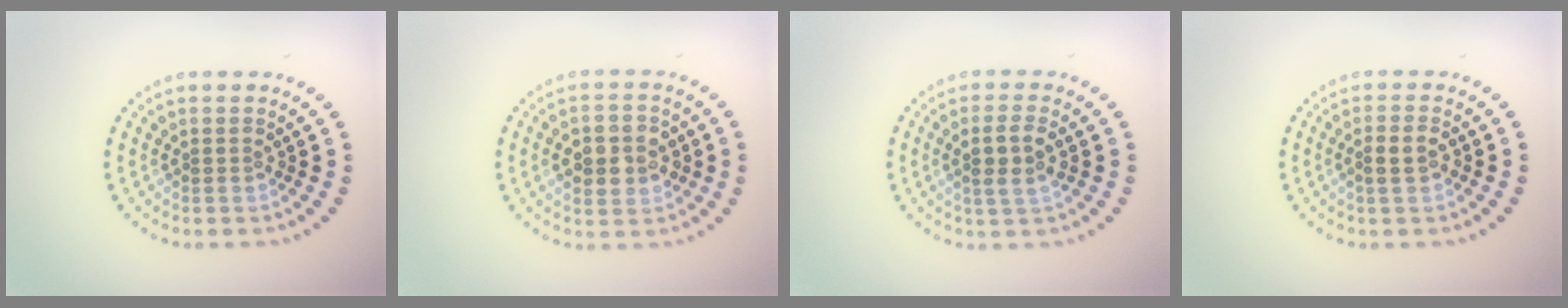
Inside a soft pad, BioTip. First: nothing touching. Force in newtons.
{"total": 4.3, "press": 4.3, "slide": 0.4}
{"total": 2.6, "press": 2.4, "slide": 0.8}
{"total": 2.1, "press": 2.1, "slide": 0.6}